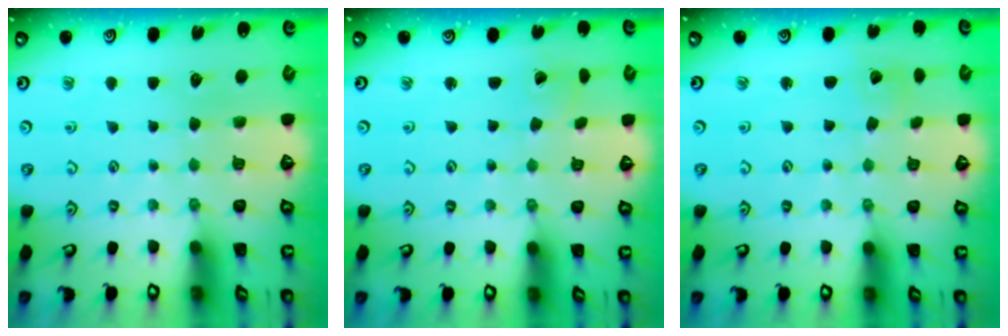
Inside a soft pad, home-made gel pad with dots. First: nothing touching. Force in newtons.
{"total": 0.8, "press": 0.7, "slide": 0.1}
{"total": 2.0, "press": 2.0, "slide": 0.1}